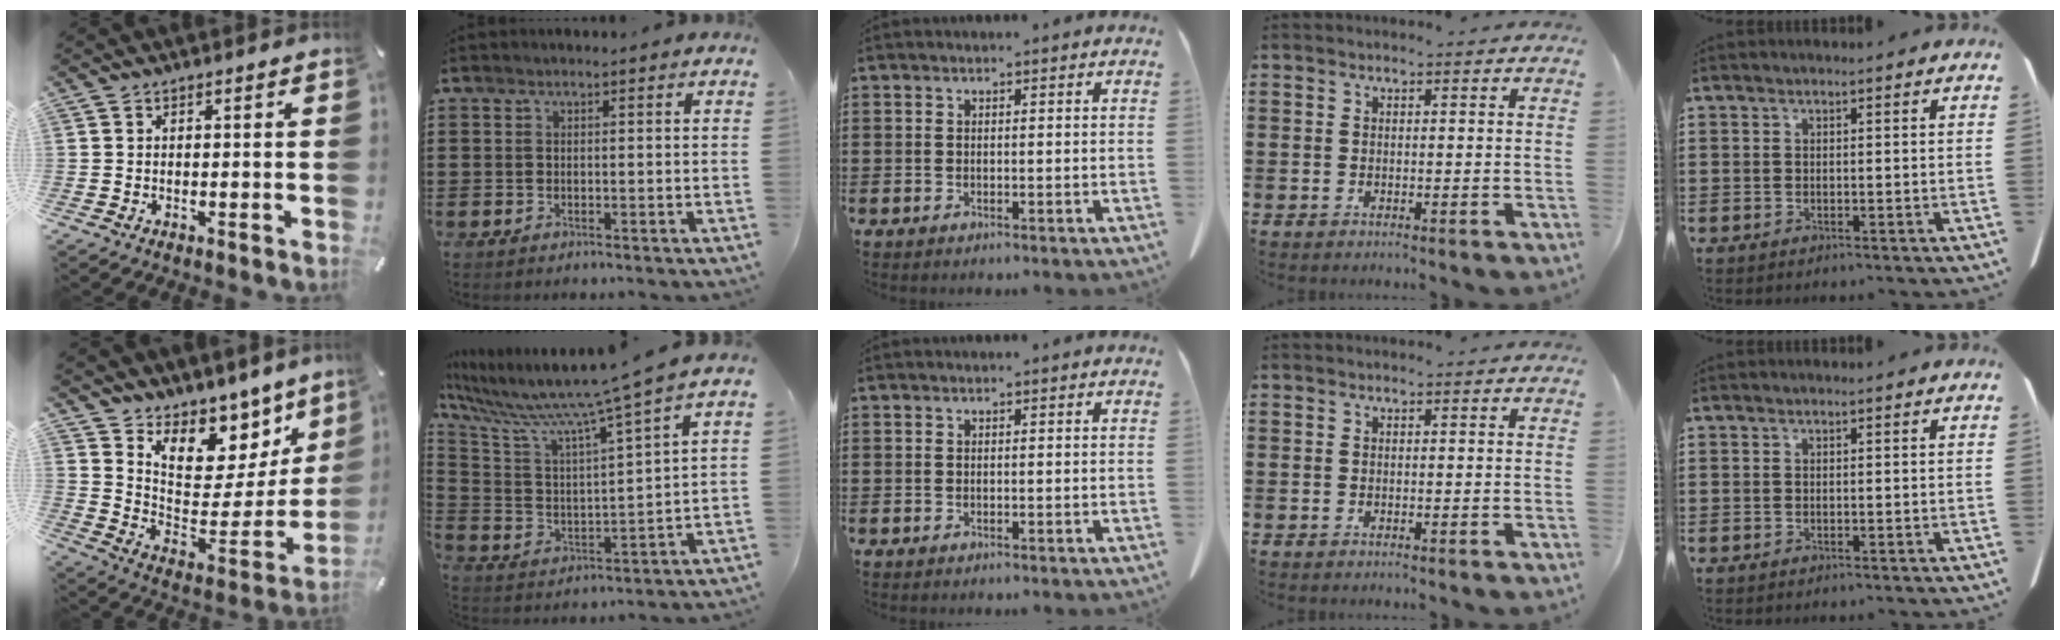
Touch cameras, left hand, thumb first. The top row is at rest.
{"thumb": {"total": 12.0, "force": [9.7, 6.8, 1.9], "torque": [-0.015, -0.110, 0.171]}, "index": {"total": 8.4, "force": [7.2, -1.2, 4.1], "torque": [-0.114, -0.065, 0.110]}}